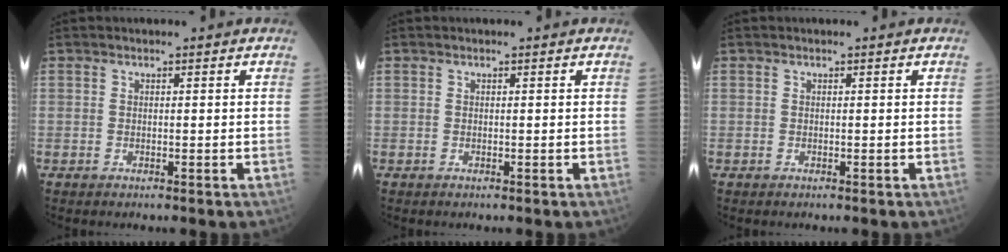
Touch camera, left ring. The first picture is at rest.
{"total": 0.0}
{"total": 0.0}